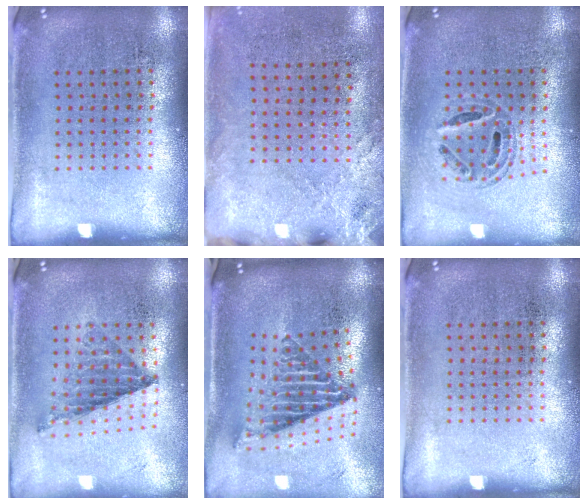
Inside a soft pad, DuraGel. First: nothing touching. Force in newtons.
{"total": 2.5, "press": 2.1, "slide": 1.4}
{"total": 0.7, "press": 0.7, "slide": 0.3}
{"total": 0.7, "press": 0.7, "slide": 0.1}
{"total": 2.7, "press": 1.8, "slide": 2.0}
{"total": 0.0}